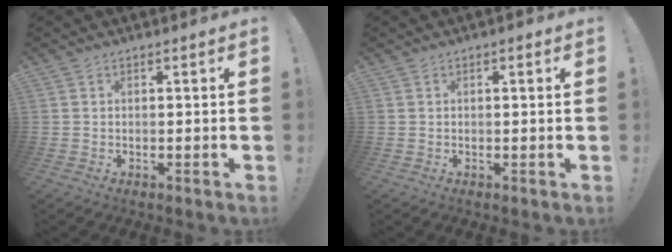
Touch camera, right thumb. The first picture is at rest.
{"total": 0.7, "force": [0.3, 0.3, 0.5], "torque": [-0.003, -0.001, 0.003]}